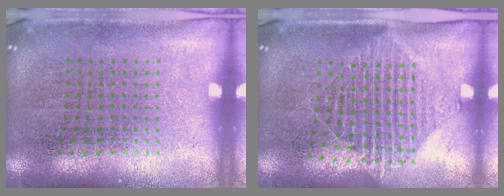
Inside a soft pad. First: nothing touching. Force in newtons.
{"total": 1.5, "press": 1.2, "slide": 0.9}